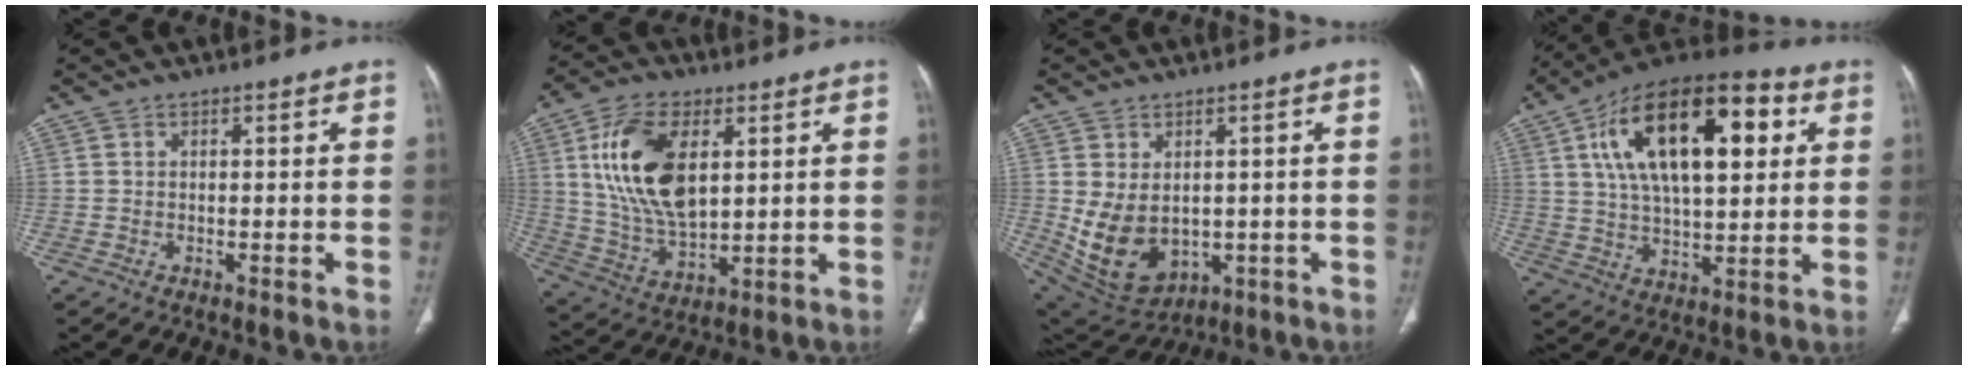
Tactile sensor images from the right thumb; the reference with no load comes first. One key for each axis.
{"total": 17.4, "fx": 4.7, "fy": 9.5, "fz": 13.8, "tx": -0.253, "ty": -0.013, "tz": 0.097}
{"total": 11.5, "fx": -0.6, "fy": 8.2, "fz": 8.0, "tx": -0.131, "ty": -0.008, "tz": 0.026}
{"total": 25.0, "fx": 7.5, "fy": 11.8, "fz": 20.7, "tx": -0.330, "ty": 0.011, "tz": 0.116}